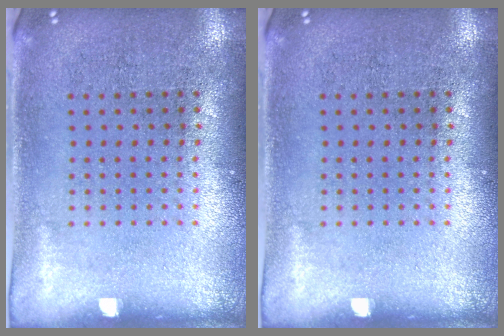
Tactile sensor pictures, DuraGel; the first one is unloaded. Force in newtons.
{"total": 0.0}